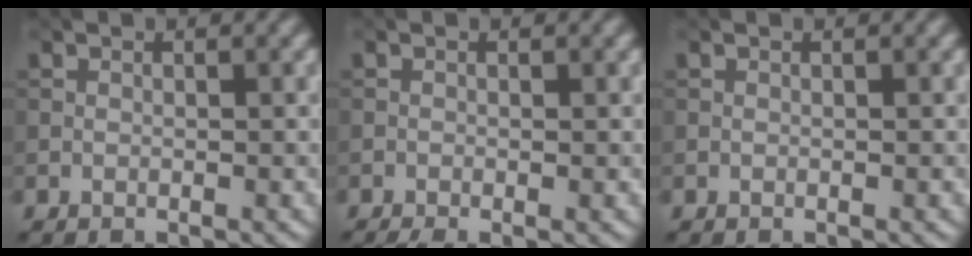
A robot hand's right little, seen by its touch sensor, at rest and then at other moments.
{"total": 1.3, "force": [-0.8, 0.3, 1.0], "torque": [-0.019, -0.006, -0.017]}
{"total": 0.0}